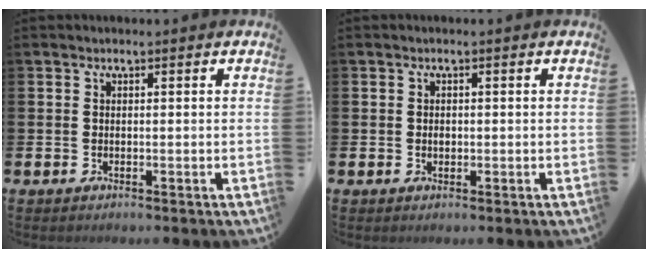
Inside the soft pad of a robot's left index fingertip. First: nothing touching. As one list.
[{"total": 0.9, "force": [0.0, 0.7, 0.6], "torque": [-0.001, 0.002, -0.005]}]